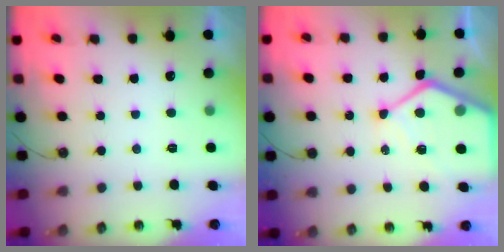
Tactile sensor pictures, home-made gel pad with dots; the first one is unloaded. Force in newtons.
{"total": 14.5, "press": 14.4, "slide": 1.3}